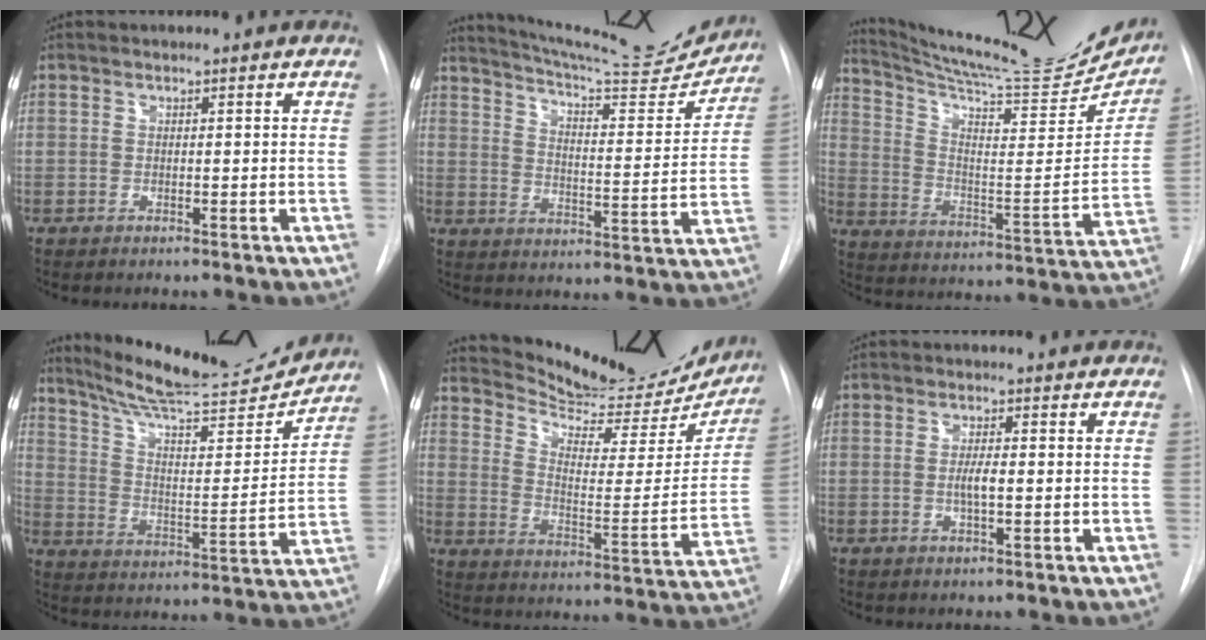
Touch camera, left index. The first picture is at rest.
{"total": 18.7, "force": [17.8, 1.3, 5.6], "torque": [-0.087, -0.056, 0.234]}
{"total": 25.1, "force": [23.0, 2.5, 9.8], "torque": [-0.160, -0.075, 0.319]}
{"total": 20.7, "force": [19.4, 1.9, 6.8], "torque": [-0.112, -0.037, 0.283]}
{"total": 23.9, "force": [22.2, 5.0, 7.2], "torque": [-0.109, -0.066, 0.293]}
{"total": 2.3, "force": [-0.2, 0.3, 2.2], "torque": [-0.044, -0.001, -0.004]}